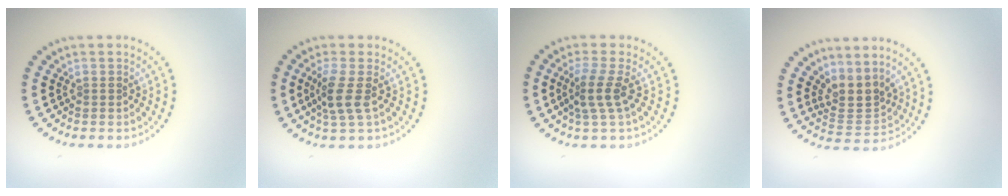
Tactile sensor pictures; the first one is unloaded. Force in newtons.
{"total": 2.6, "press": 2.1, "slide": 1.6}
{"total": 2.6, "press": 2.0, "slide": 1.8}
{"total": 3.0, "press": 2.1, "slide": 2.1}